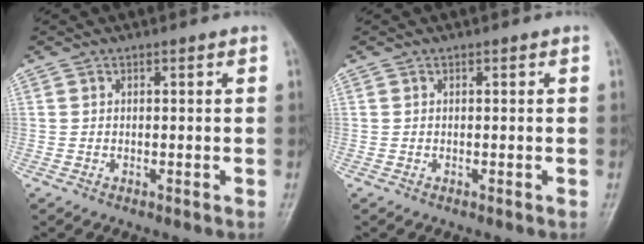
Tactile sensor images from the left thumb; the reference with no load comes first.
{"total": 0.0}